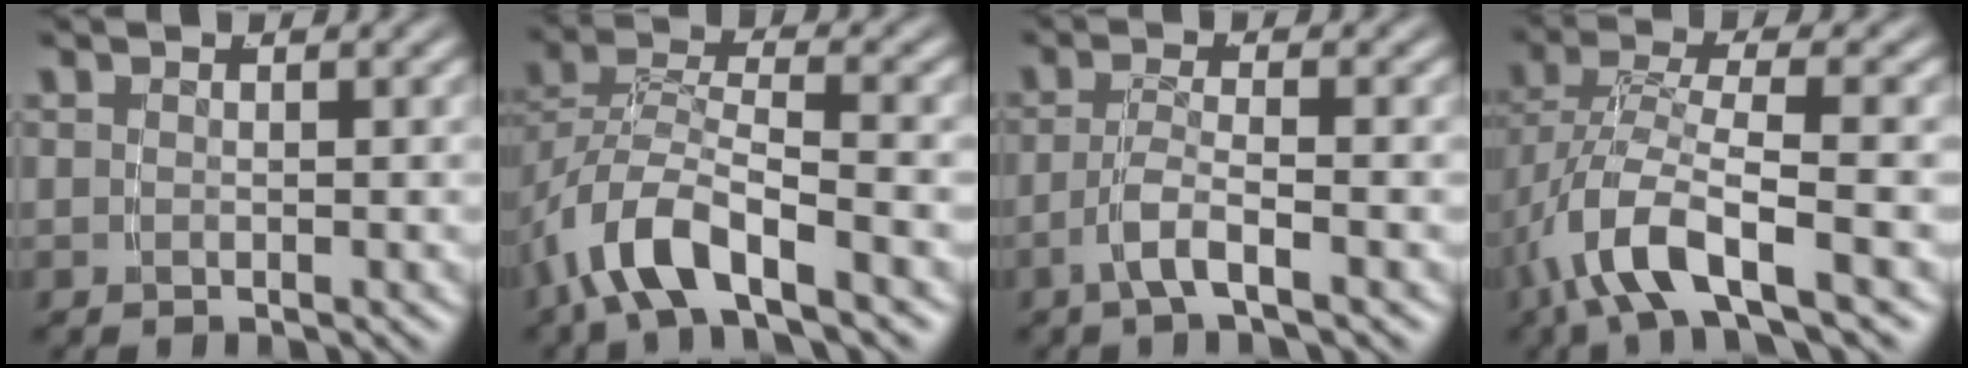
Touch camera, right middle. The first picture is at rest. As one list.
[{"total": 5.2, "force": [-1.7, 2.9, 4.0], "torque": [-0.096, -0.017, -0.018]}, {"total": 2.5, "force": [-1.2, 0.4, 2.1], "torque": [-0.043, -0.006, -0.016]}, {"total": 5.4, "force": [-1.2, 2.3, 4.8], "torque": [-0.113, -0.025, -0.001]}]